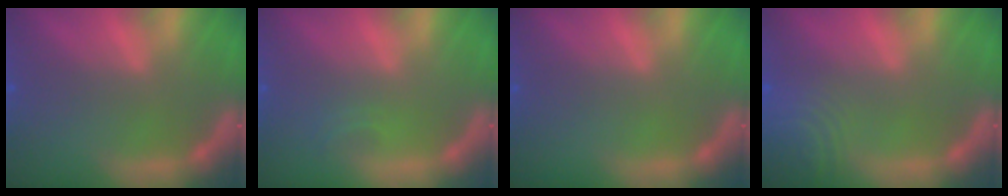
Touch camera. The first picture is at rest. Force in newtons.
{"total": 0.9}
{"total": 0.0}
{"total": 7.4}